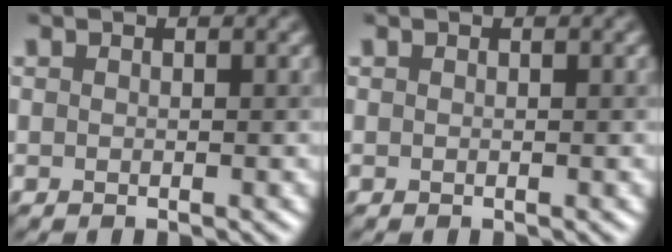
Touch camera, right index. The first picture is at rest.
{"total": 0.0}